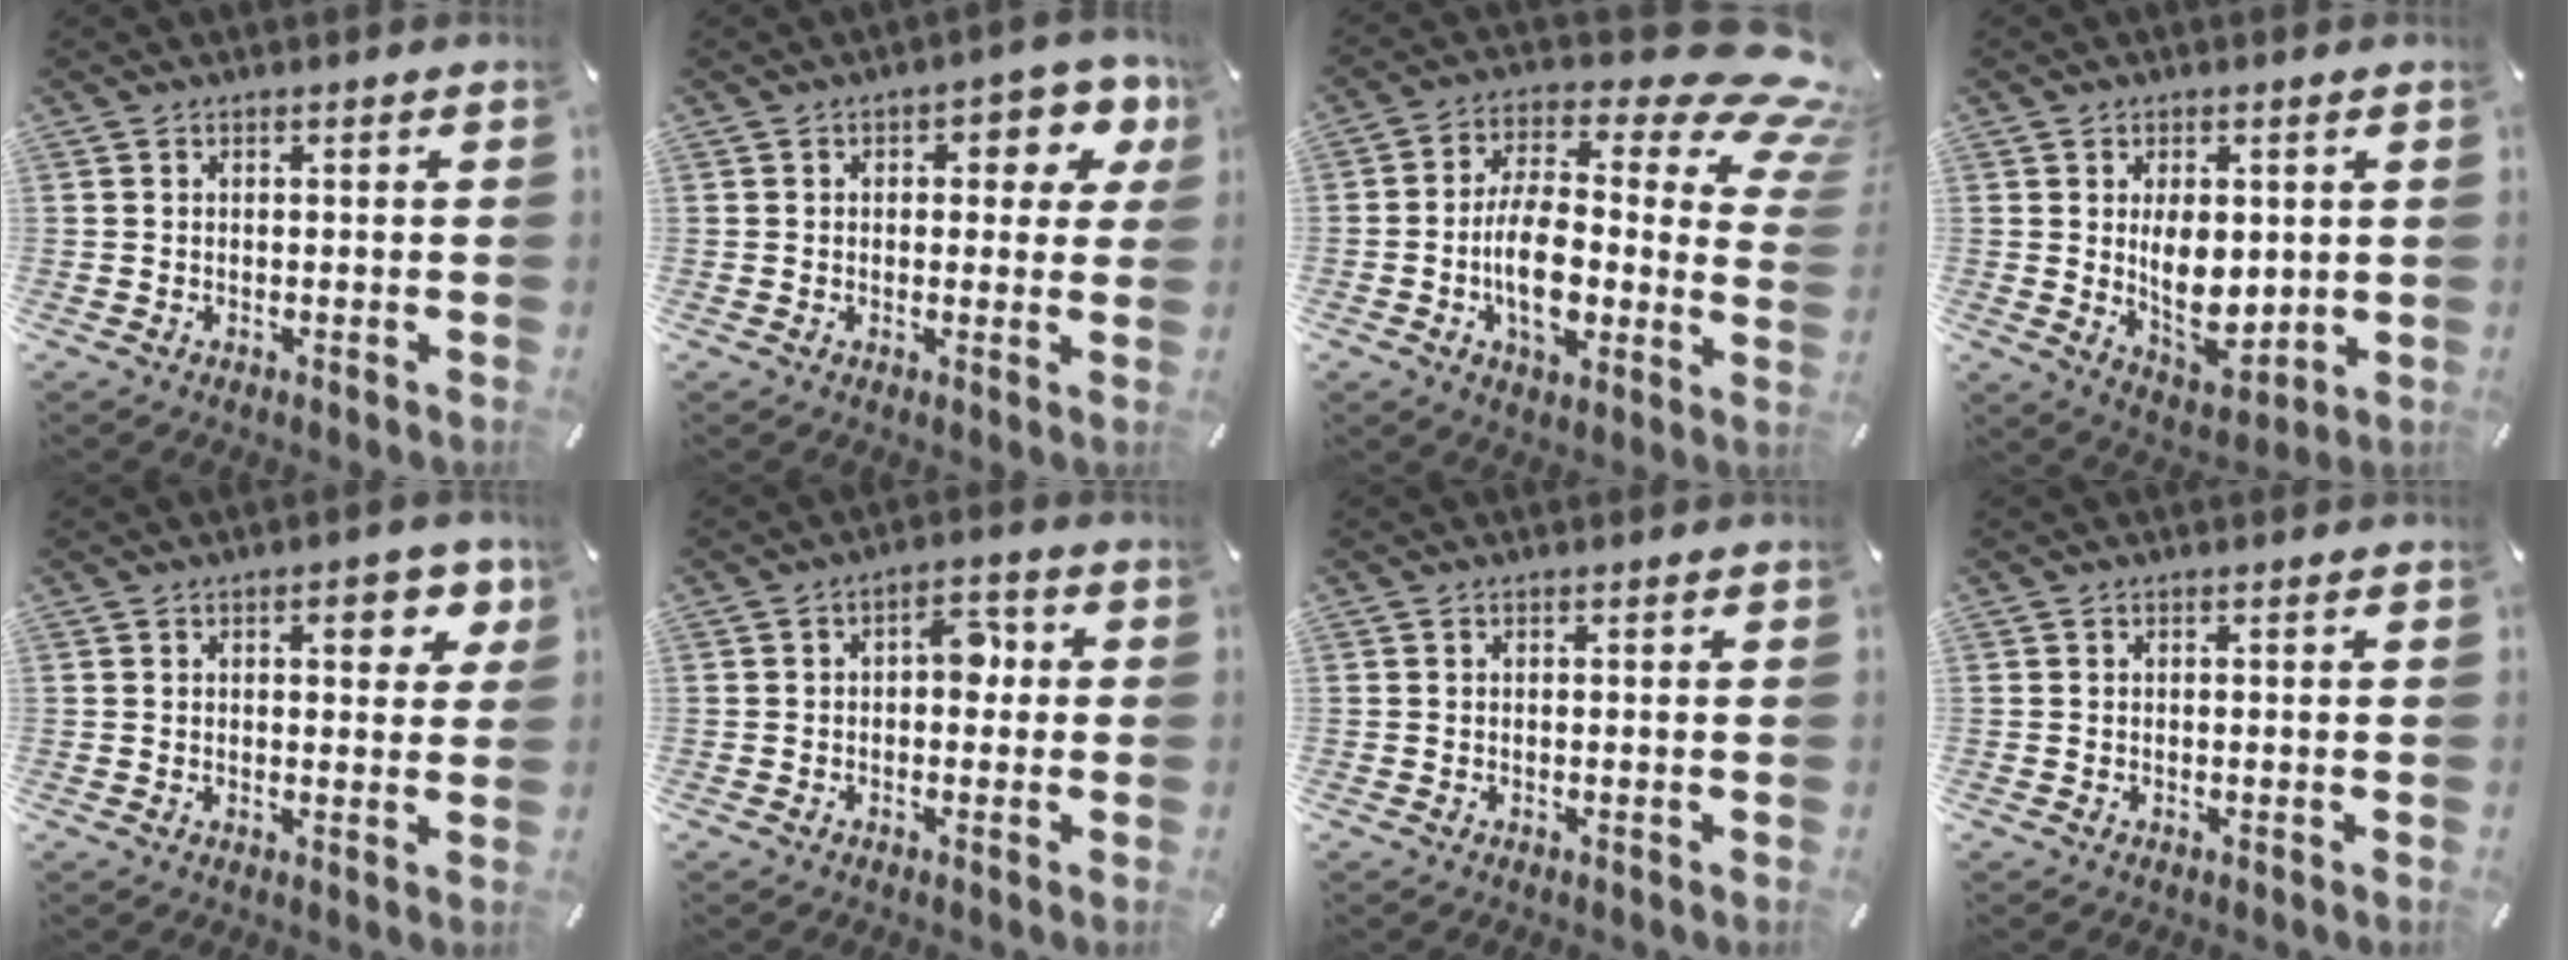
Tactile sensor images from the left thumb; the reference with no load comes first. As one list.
[{"total": 7.0, "force": [2.3, 4.0, 5.3], "torque": [-0.052, -0.010, 0.029]}, {"total": 19.1, "force": [1.9, 11.1, 15.5], "torque": [-0.251, -0.039, 0.032]}, {"total": 9.8, "force": [1.0, 6.5, 7.3], "torque": [-0.108, -0.010, 0.015]}, {"total": 7.0, "force": [3.1, 3.4, 5.3], "torque": [-0.053, -0.011, 0.042]}, {"total": 6.1, "force": [0.4, 3.5, 5.0], "torque": [-0.066, 0.006, -0.003]}, {"total": 0.0}, {"total": 0.0}]